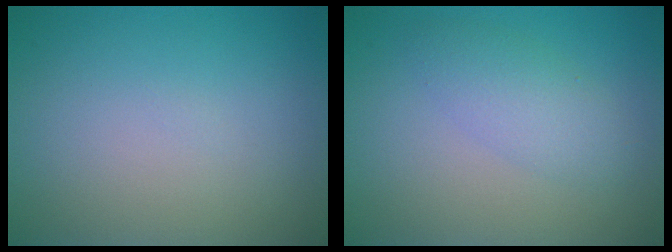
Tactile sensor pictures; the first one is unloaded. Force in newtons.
{"total": 2.7, "press": 2.7, "slide": 0.0}